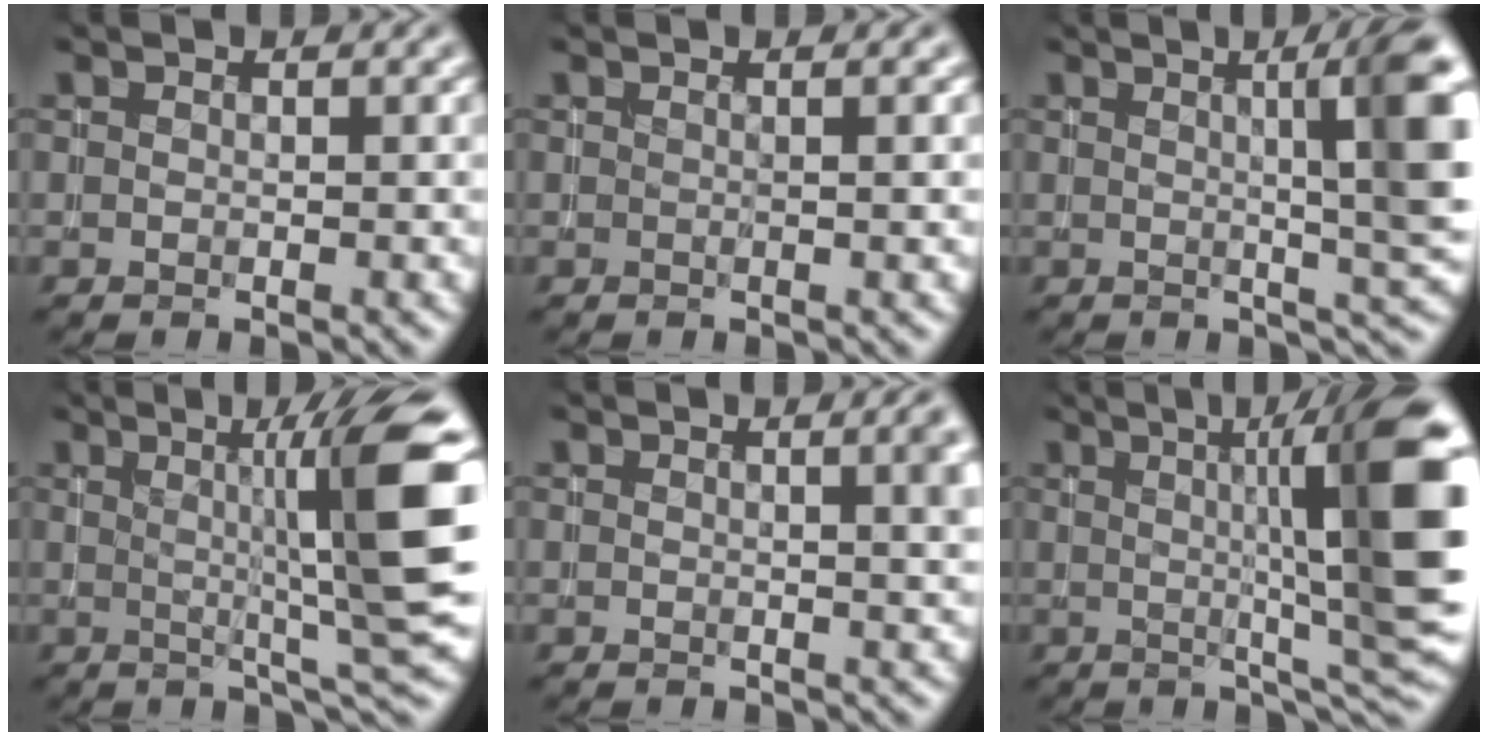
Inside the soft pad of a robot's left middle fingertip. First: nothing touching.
{"total": 1.2, "force": [0.2, 0.4, 1.1], "torque": [-0.012, -0.001, -0.003]}
{"total": 8.7, "force": [1.6, 1.4, 8.4], "torque": [-0.095, 0.009, 0.024]}
{"total": 10.1, "force": [1.5, 1.3, 9.9], "torque": [-0.128, 0.001, 0.026]}
{"total": 3.9, "force": [0.9, 1.4, 3.5], "torque": [-0.021, 0.014, 0.007]}
{"total": 13.4, "force": [2.1, 2.6, 13.0], "torque": [-0.154, -0.002, 0.031]}